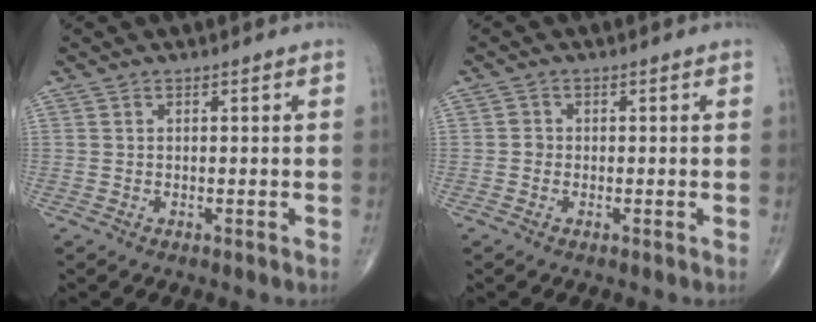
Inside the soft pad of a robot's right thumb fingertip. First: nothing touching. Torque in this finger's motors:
{"motor_torque": [-0.04, 0.28, 0.23, 0.03, 0.02]}